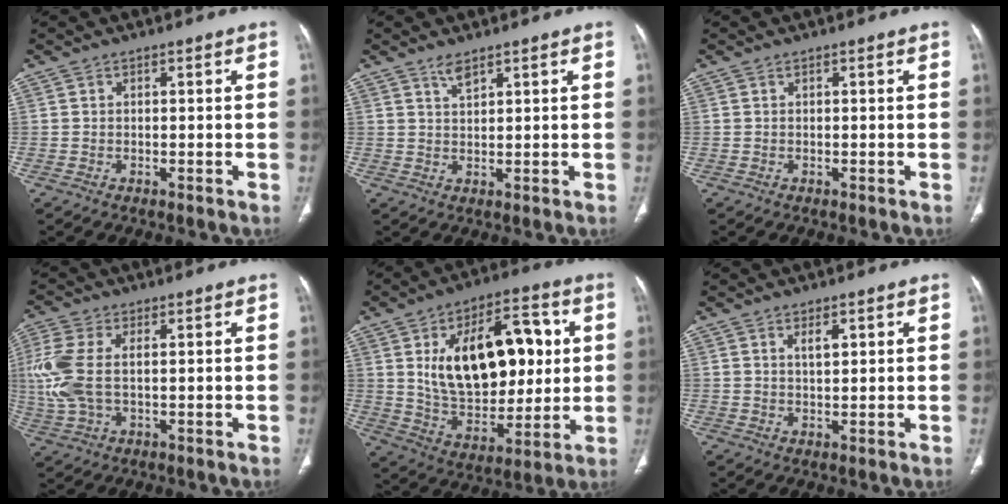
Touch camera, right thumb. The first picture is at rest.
{"total": 2.4, "force": [1.9, 0.6, 1.3], "torque": [-0.020, -0.008, 0.040]}
{"total": 0.0}
{"total": 9.9, "force": [1.2, 5.5, 8.1], "torque": [-0.223, 0.008, 0.027]}
{"total": 23.7, "force": [4.7, 13.4, 19.0], "torque": [-0.260, -0.005, 0.084]}
{"total": 2.5, "force": [1.3, 0.9, 1.9], "torque": [-0.028, -0.008, 0.024]}